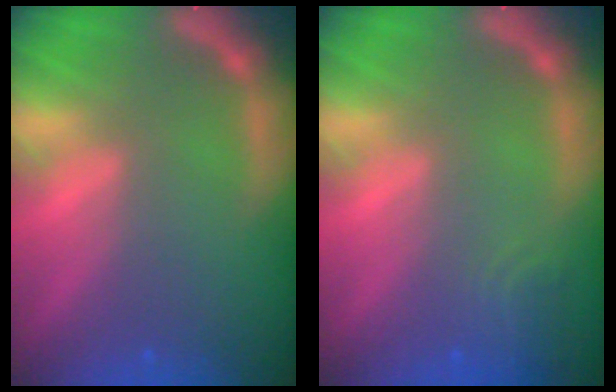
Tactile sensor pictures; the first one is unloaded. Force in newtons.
{"total": 2.4}